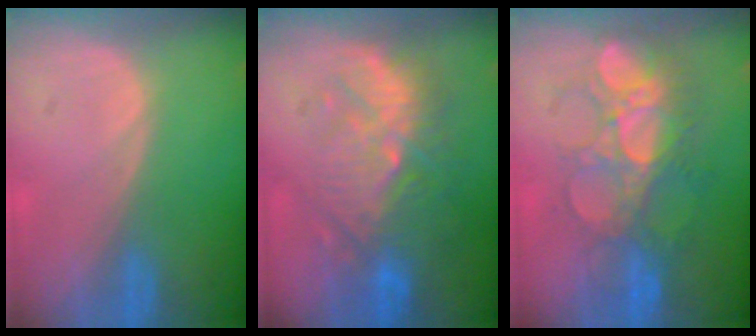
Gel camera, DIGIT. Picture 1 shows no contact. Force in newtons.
{"total": 10.8, "press": 9.8, "slide": 4.5}
{"total": 9.2, "press": 8.8, "slide": 2.5}